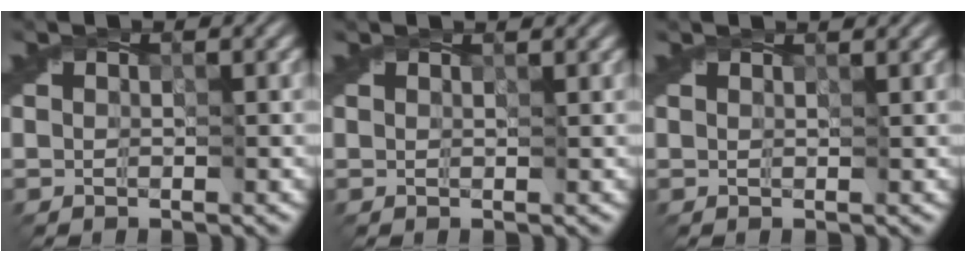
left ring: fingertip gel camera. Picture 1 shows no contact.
{"total": 0.9, "force": [0.8, 0.2, 0.5], "torque": [-0.004, 0.003, 0.005]}
{"total": 1.2, "force": [0.9, 0.3, 0.7], "torque": [-0.006, 0.005, 0.005]}